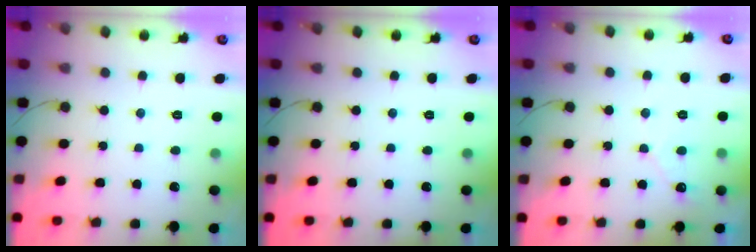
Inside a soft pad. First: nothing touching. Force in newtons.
{"total": 0.0}
{"total": 3.4, "press": 3.4, "slide": 0.1}